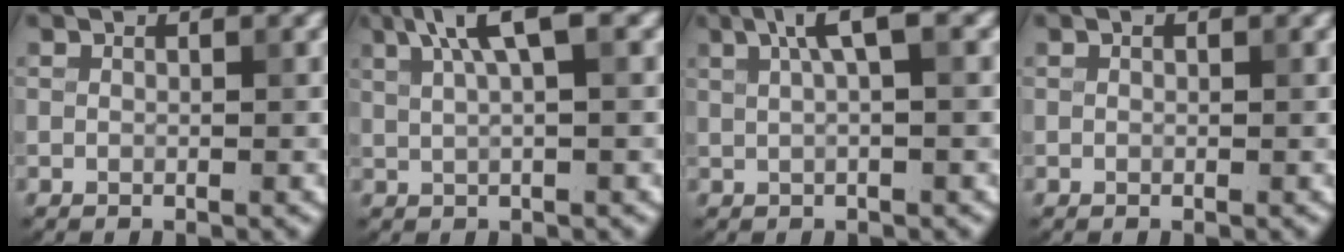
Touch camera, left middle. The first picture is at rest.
{"total": 4.7, "force": [2.3, 1.1, 4.0], "torque": [-0.065, 0.009, 0.038]}
{"total": 3.5, "force": [1.4, 0.7, 3.1], "torque": [-0.049, 0.009, 0.023]}
{"total": 0.0}